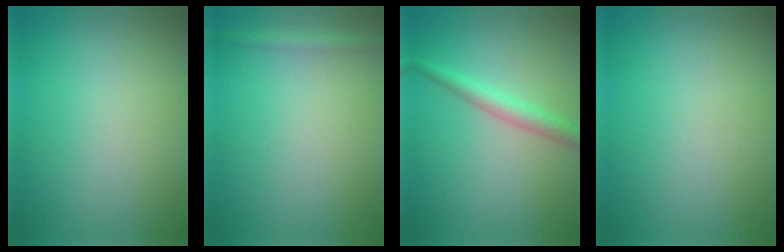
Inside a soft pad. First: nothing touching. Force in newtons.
{"total": 1.3, "press": 1.3, "slide": 0.1}
{"total": 2.5, "press": 2.5, "slide": 0.1}
{"total": 0.0}